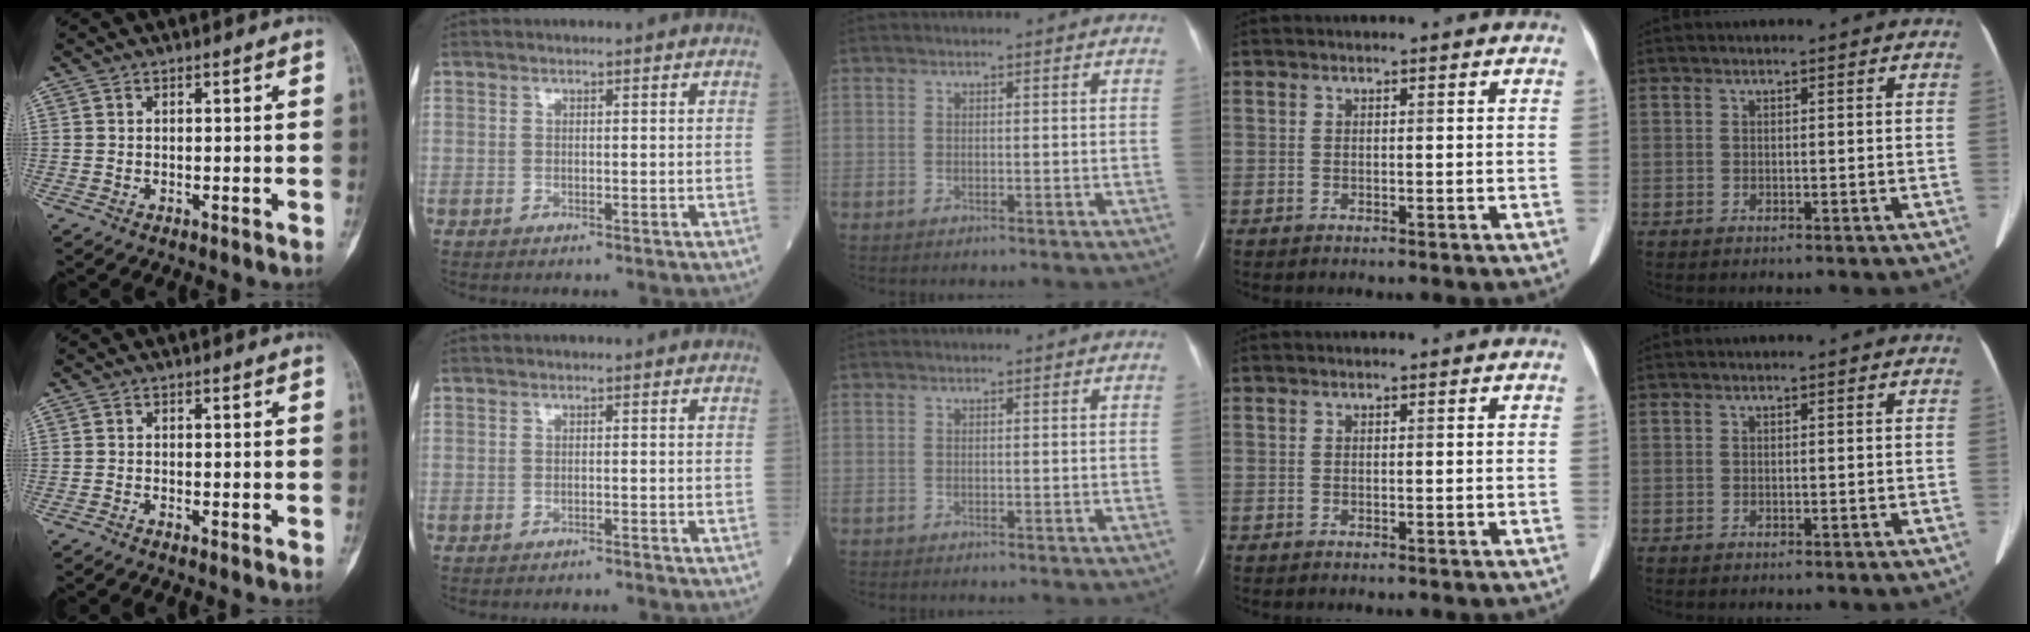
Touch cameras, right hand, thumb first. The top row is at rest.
{"thumb": {"total": 0.5, "force": [-0.5, -0.1, 0.2], "torque": [-0.008, -0.001, -0.013]}, "index": {"total": 0.9, "force": [-0.9, -0.1, 0.2], "torque": [-0.005, -0.001, -0.014]}}